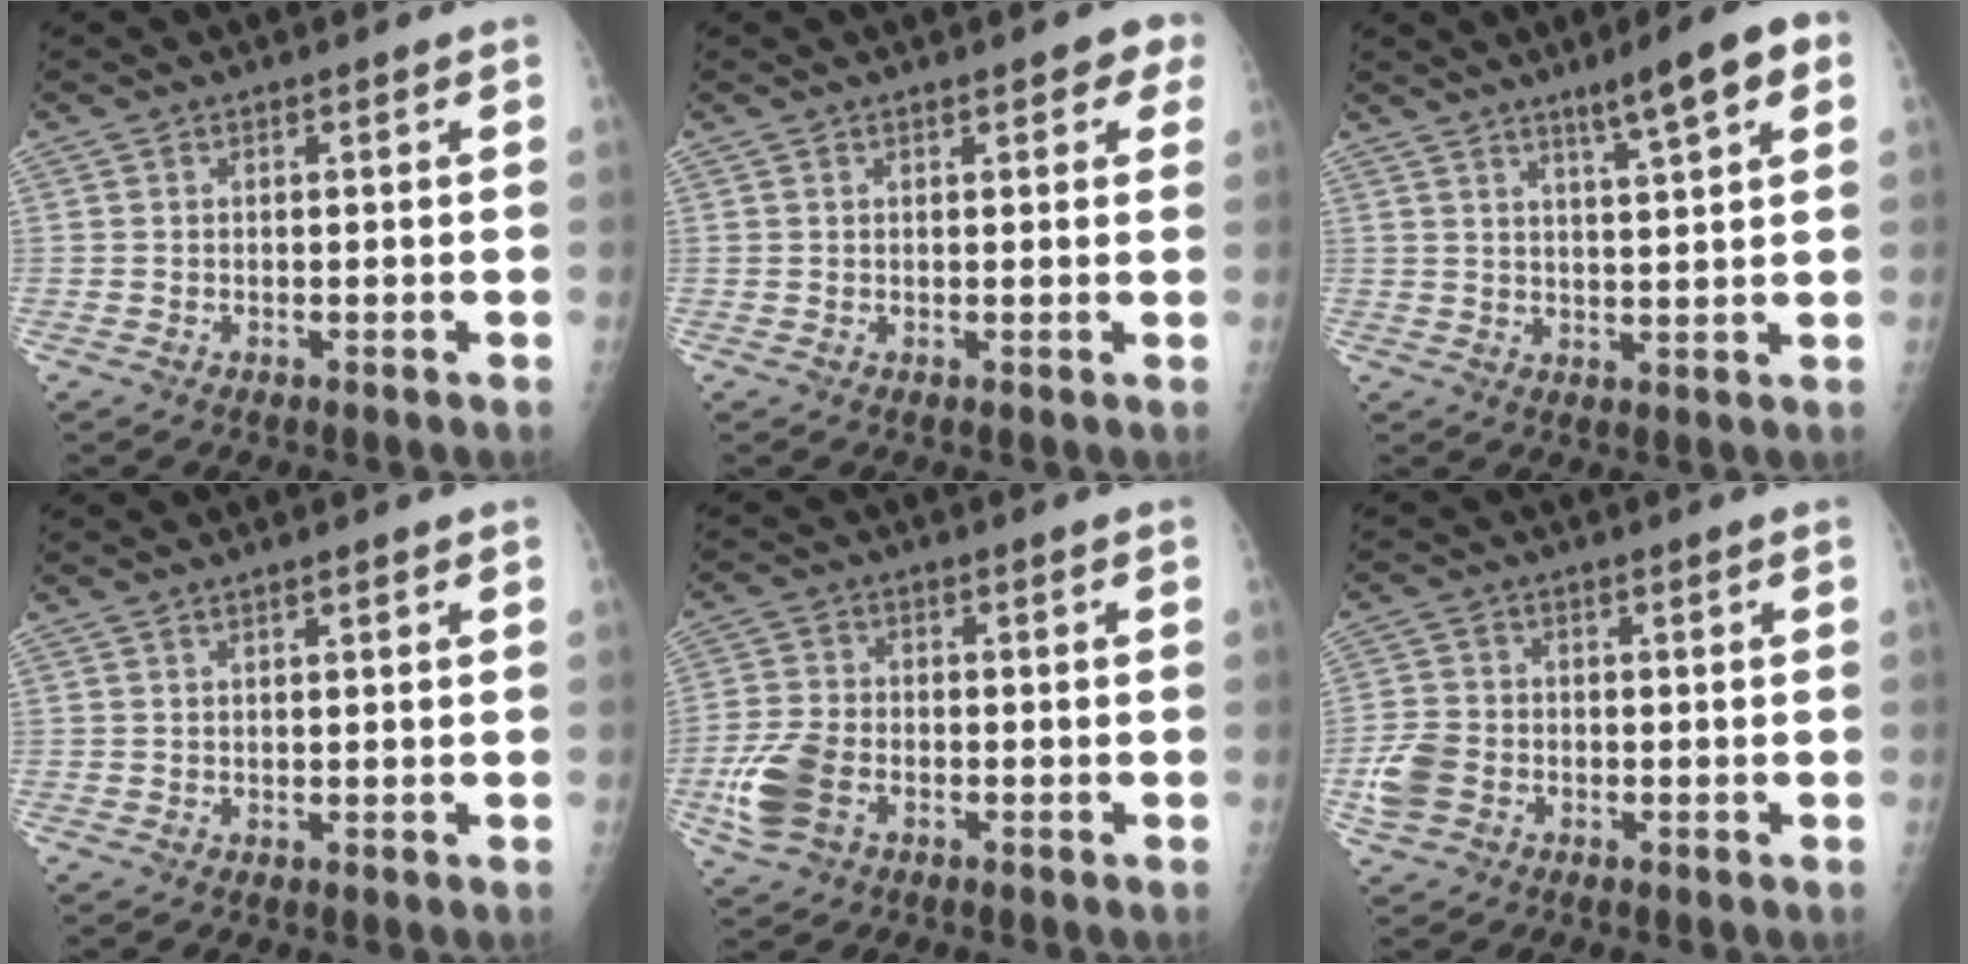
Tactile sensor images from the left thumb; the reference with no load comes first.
{"total": 4.4, "force": [2.4, 1.8, 3.2], "torque": [-0.017, -0.003, 0.020]}
{"total": 9.2, "force": [4.9, 1.1, 7.7], "torque": [-0.111, -0.008, 0.073]}
{"total": 0.7, "force": [0.4, 0.2, 0.6], "torque": [-0.009, 0.002, 0.004]}
{"total": 8.6, "force": [-3.3, 5.7, 5.5], "torque": [-0.127, 0.009, -0.064]}
{"total": 6.0, "force": [-2.3, 4.7, 2.9], "torque": [-0.065, 0.014, -0.044]}